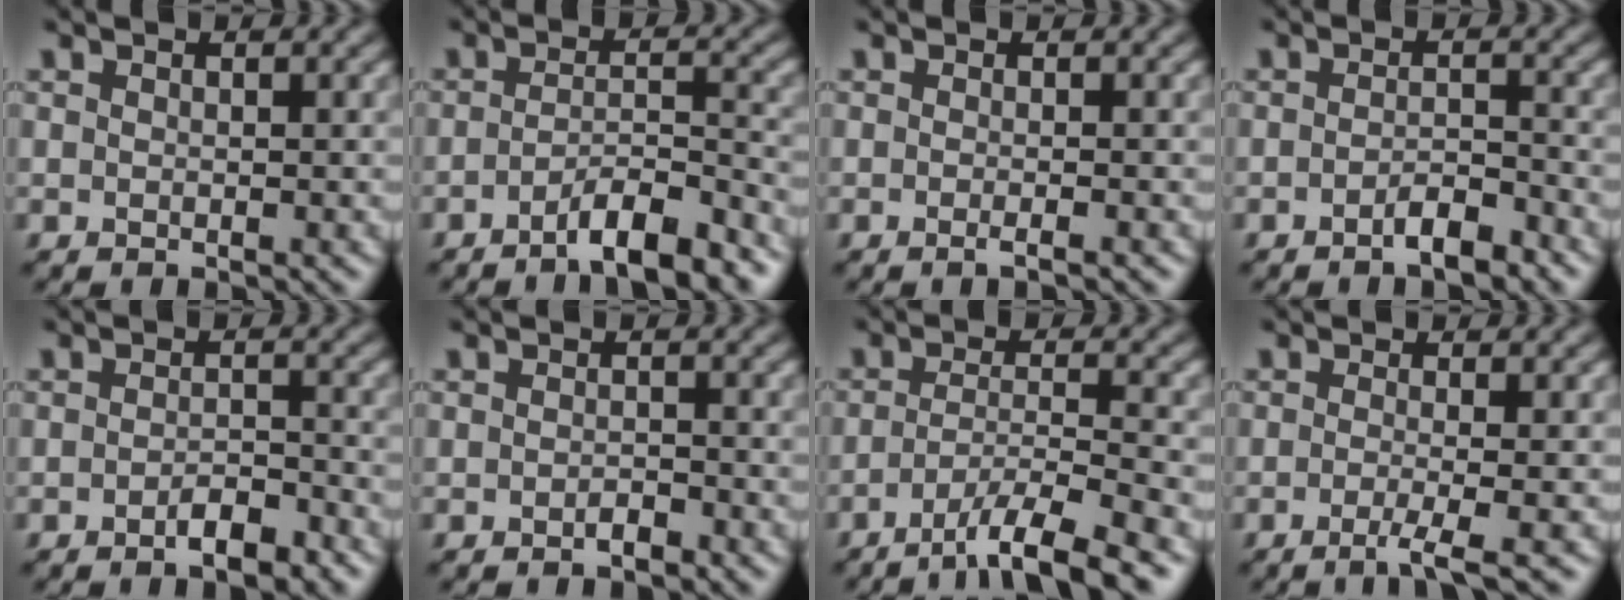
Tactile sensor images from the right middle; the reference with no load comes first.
{"total": 5.9, "force": [-4.1, 1.3, 4.1], "torque": [-0.056, 0.006, -0.065]}
{"total": 1.4, "force": [-0.4, 0.4, 1.2], "torque": [-0.010, -0.005, -0.014]}
{"total": 2.4, "force": [-1.6, 0.7, 1.7], "torque": [-0.028, 0.004, -0.029]}
{"total": 2.5, "force": [-1.5, 0.9, 1.8], "torque": [-0.028, 0.002, -0.025]}
{"total": 1.1, "force": [-0.7, 0.4, 0.7], "torque": [-0.011, 0.001, -0.011]}
{"total": 6.6, "force": [-4.1, 1.4, 4.9], "torque": [-0.070, -0.001, -0.071]}
{"total": 2.7, "force": [-1.2, 0.5, 2.4], "torque": [-0.035, -0.007, -0.030]}